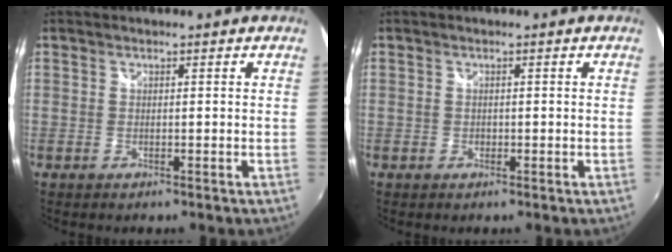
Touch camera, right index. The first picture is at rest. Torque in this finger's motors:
{"motor_torque": [-0.04, 0.02, 0.05, 0.01]}